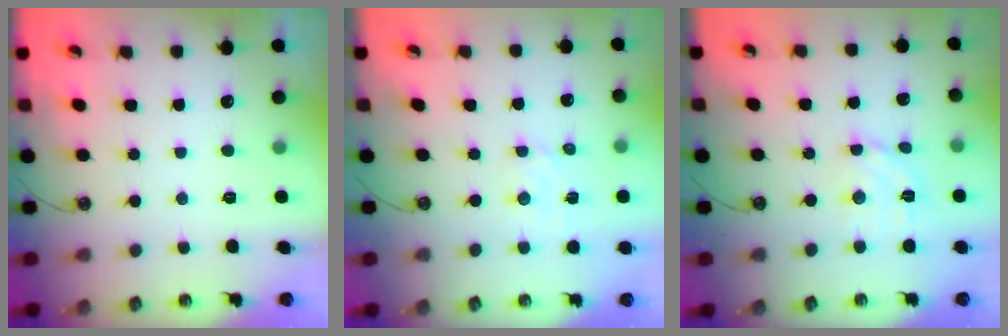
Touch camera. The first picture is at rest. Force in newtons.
{"total": 1.8, "press": 1.8, "slide": 0.3}
{"total": 7.5, "press": 7.5, "slide": 0.8}